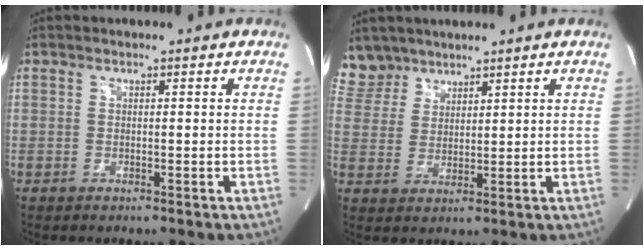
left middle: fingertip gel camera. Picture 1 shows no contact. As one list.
[{"total": 5.9, "force": [5.1, 2.9, -0.3], "torque": [0.007, 0.006, 0.110]}]